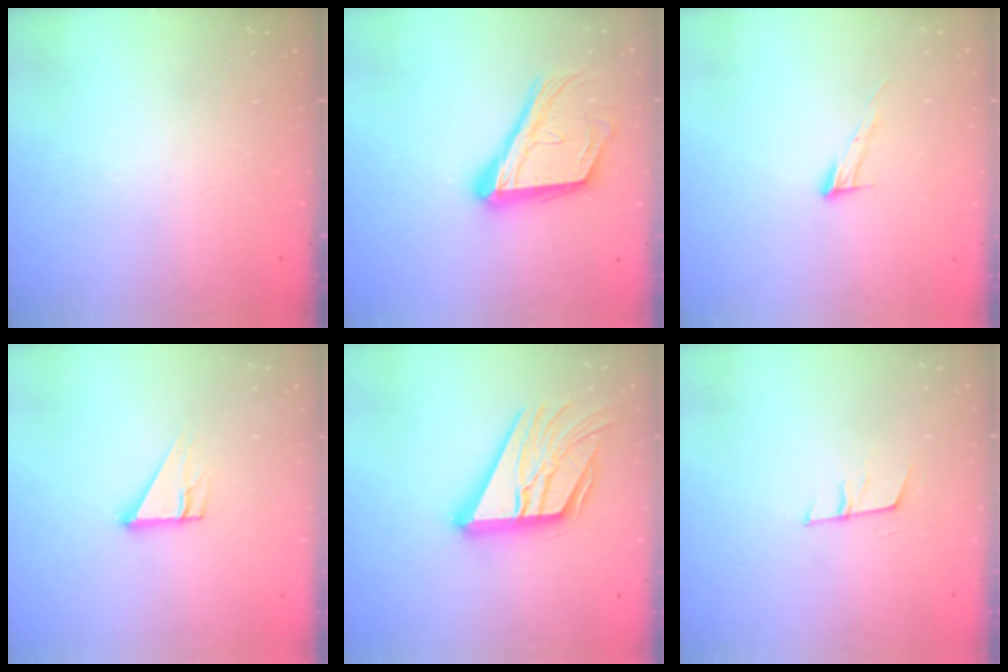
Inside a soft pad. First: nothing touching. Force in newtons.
{"total": 19.7, "press": 19.6, "slide": 2.3}
{"total": 6.7, "press": 6.7, "slide": 0.4}
{"total": 5.1, "press": 5.0, "slide": 0.4}
{"total": 21.6, "press": 21.5, "slide": 2.3}
{"total": 6.2, "press": 5.6, "slide": 2.7}